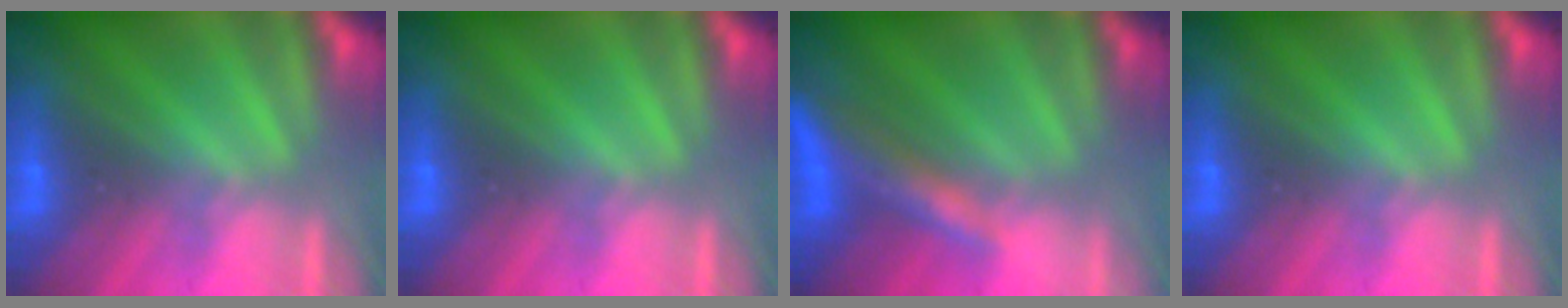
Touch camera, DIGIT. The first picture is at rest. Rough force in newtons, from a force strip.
{"total": 0.0}
{"total": 9.1}
{"total": 0.0}